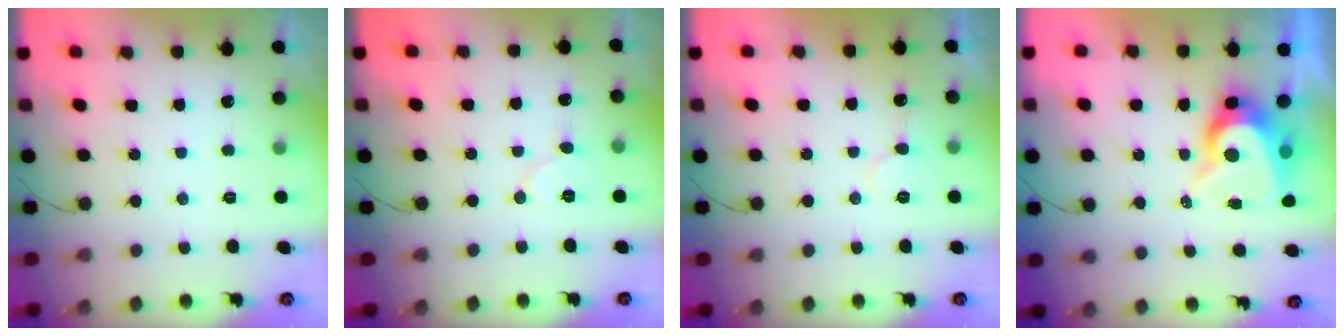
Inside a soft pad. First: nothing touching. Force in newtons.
{"total": 6.7, "press": 6.7, "slide": 0.6}
{"total": 6.7, "press": 6.7, "slide": 0.5}
{"total": 10.2, "press": 10.2, "slide": 1.0}